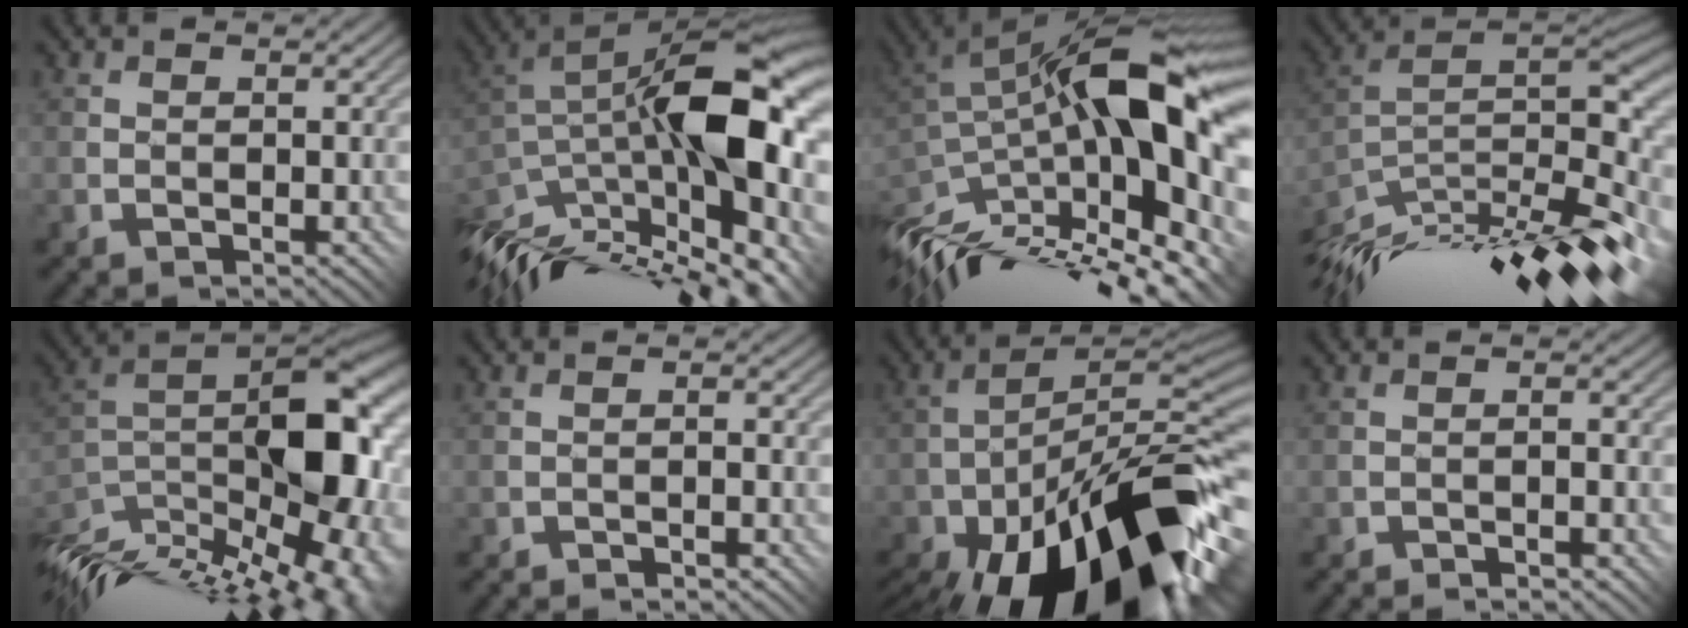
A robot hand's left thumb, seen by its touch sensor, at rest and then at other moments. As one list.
[{"total": 17.7, "force": [-5.7, 7.3, 15.1], "torque": [-0.262, -0.001, -0.101]}, {"total": 16.6, "force": [-3.0, 6.4, 15.0], "torque": [-0.275, -0.007, -0.058]}, {"total": 14.3, "force": [-8.5, 3.7, 10.8], "torque": [-0.215, 0.000, -0.153]}, {"total": 16.1, "force": [-7.0, 7.3, 12.6], "torque": [-0.203, 0.005, -0.119]}, {"total": 1.8, "force": [-1.8, 0.0, 0.4], "torque": [-0.004, 0.008, -0.031]}, {"total": 19.8, "force": [-12.1, 6.6, 14.2], "torque": [-0.206, -0.031, -0.179]}, {"total": 2.2, "force": [-2.1, 0.1, 0.5], "torque": [-0.005, 0.009, -0.037]}]